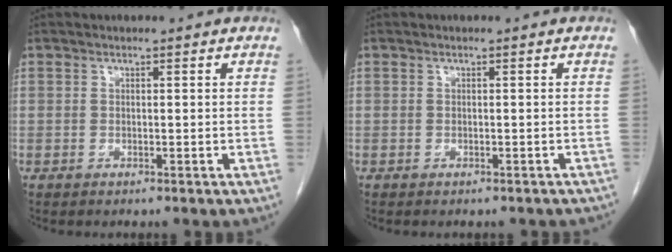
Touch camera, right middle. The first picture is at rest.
{"total": 4.1, "force": [-3.5, 1.6, 1.5], "torque": [-0.016, -0.004, -0.035]}